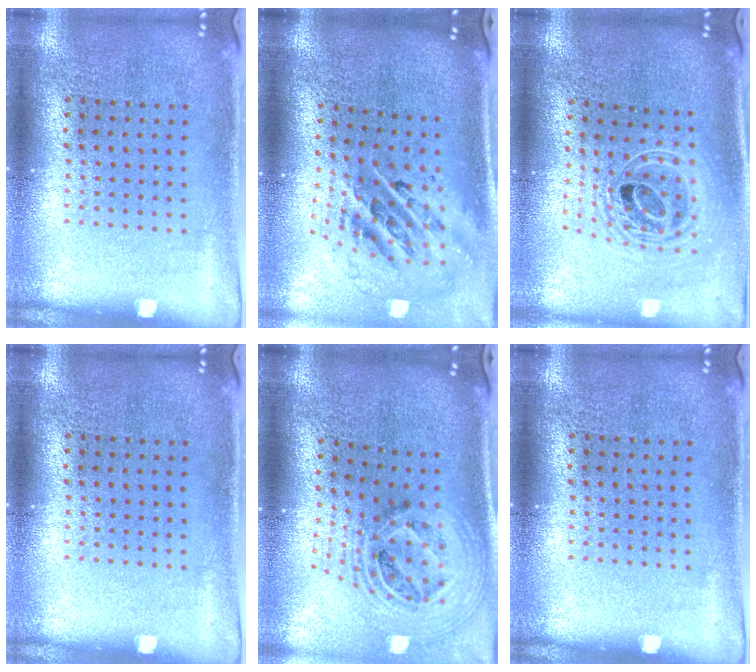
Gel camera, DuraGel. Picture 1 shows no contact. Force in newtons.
{"total": 2.8, "press": 1.9, "slide": 2.1}
{"total": 2.1, "press": 1.6, "slide": 1.3}
{"total": 0.0}
{"total": 2.7, "press": 1.9, "slide": 1.9}
{"total": 0.0}